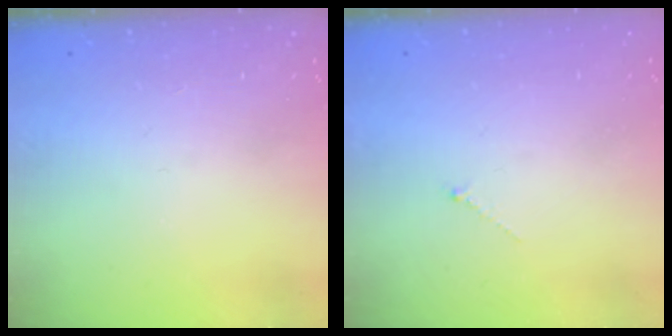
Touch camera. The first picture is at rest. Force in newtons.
{"total": 0.0}